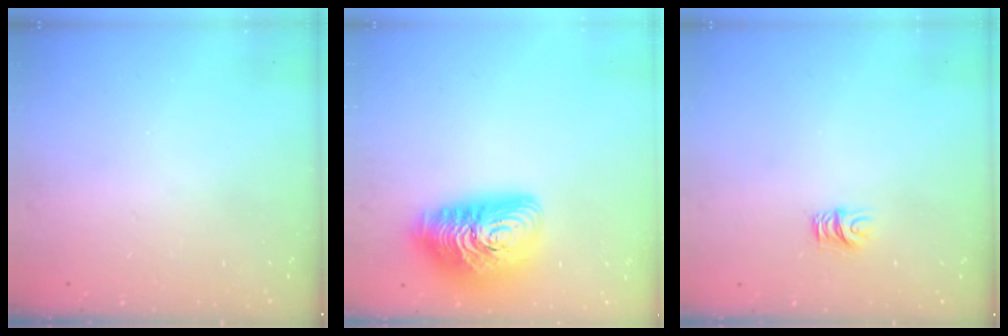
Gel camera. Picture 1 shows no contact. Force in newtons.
{"total": 18.5, "press": 18.5, "slide": 1.1}
{"total": 4.7, "press": 4.7, "slide": 0.5}